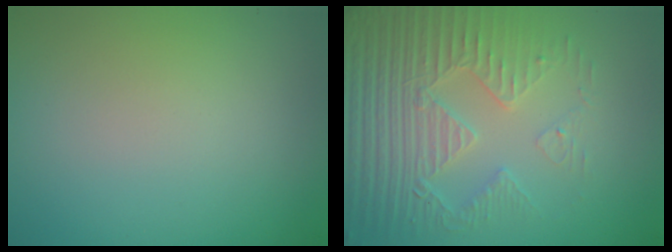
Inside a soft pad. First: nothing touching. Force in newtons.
{"total": 5.0, "press": 4.7, "slide": 1.8}